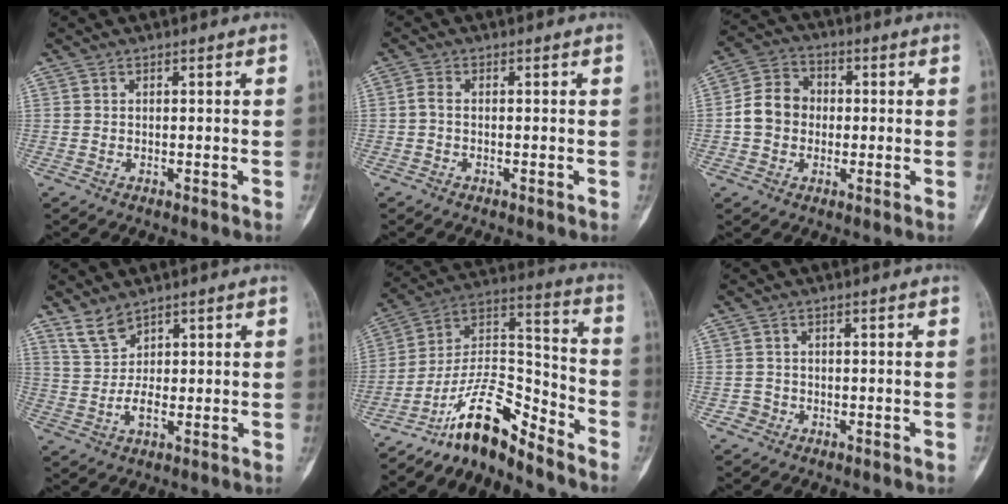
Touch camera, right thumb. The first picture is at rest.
{"total": 1.6, "force": [-0.3, 0.8, 1.3], "torque": [-0.029, 0.002, -0.011]}
{"total": 8.5, "force": [-0.6, 7.3, 4.4], "torque": [-0.062, 0.026, -0.022]}
{"total": 4.8, "force": [3.3, 2.6, 2.3], "torque": [-0.040, -0.018, 0.074]}
{"total": 13.6, "force": [-11.2, 3.8, 6.7], "torque": [-0.105, 0.117, -0.209]}
{"total": 1.7, "force": [-0.8, 1.5, -0.1], "torque": [0.014, 0.010, -0.021]}